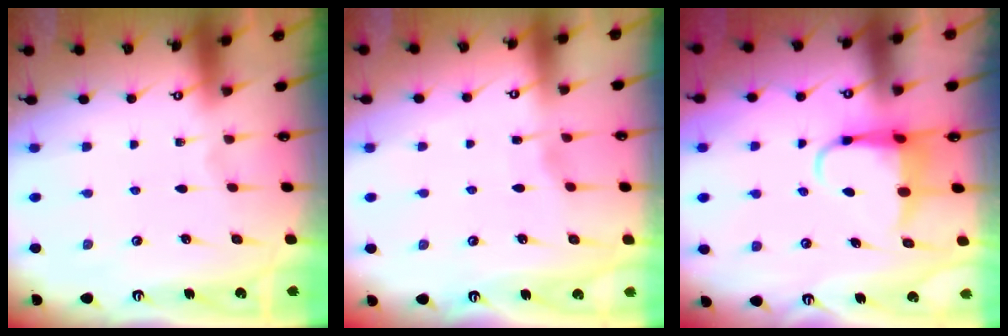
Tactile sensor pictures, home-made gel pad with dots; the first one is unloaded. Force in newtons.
{"total": 2.8, "press": 2.8, "slide": 0.4}
{"total": 5.8, "press": 5.8, "slide": 0.6}